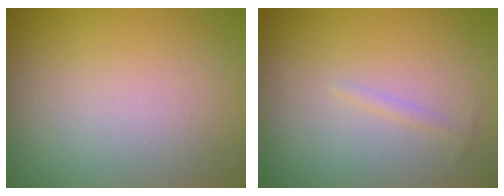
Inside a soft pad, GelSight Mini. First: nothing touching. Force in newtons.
{"total": 0.7, "press": 0.7, "slide": 0.1}